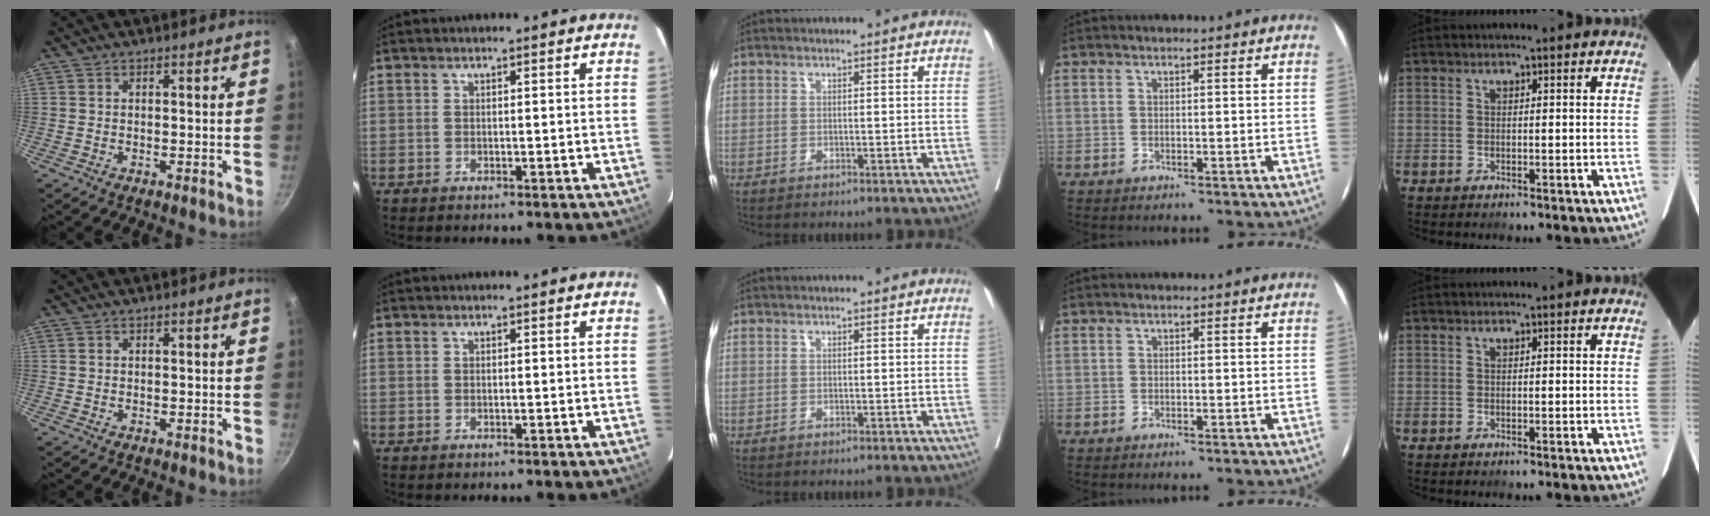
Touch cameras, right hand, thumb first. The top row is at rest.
{}